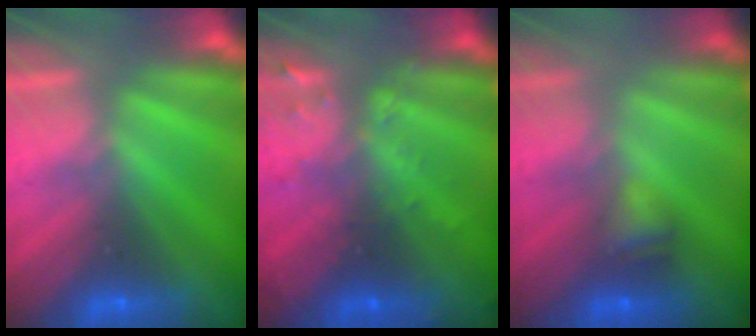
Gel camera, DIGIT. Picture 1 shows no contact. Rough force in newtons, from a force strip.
{"total": 3.1}
{"total": 2.4}